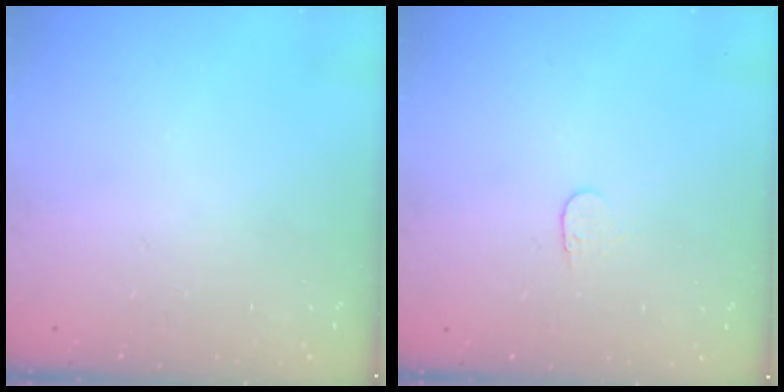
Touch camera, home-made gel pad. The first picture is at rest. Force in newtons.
{"total": 3.7, "press": 3.7, "slide": 0.3}